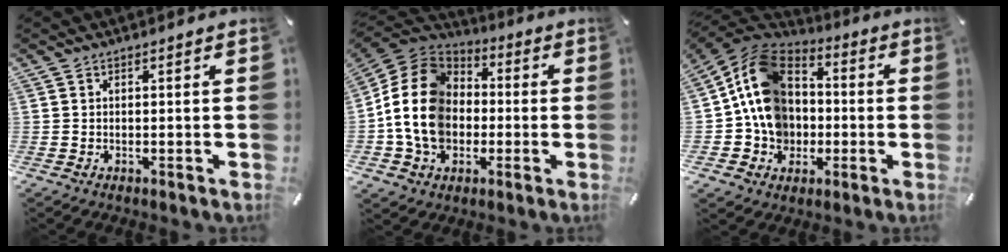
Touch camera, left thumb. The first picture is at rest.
{"total": 16.3, "force": [-2.8, 13.8, 8.3], "torque": [-0.198, 0.022, -0.055]}
{"total": 15.3, "force": [-0.8, 13.6, 7.0], "torque": [-0.166, 0.011, -0.009]}